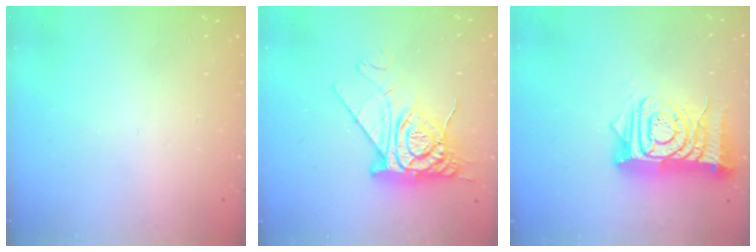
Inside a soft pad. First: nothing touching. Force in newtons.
{"total": 14.4, "press": 14.4, "slide": 1.3}
{"total": 14.5, "press": 14.4, "slide": 1.6}